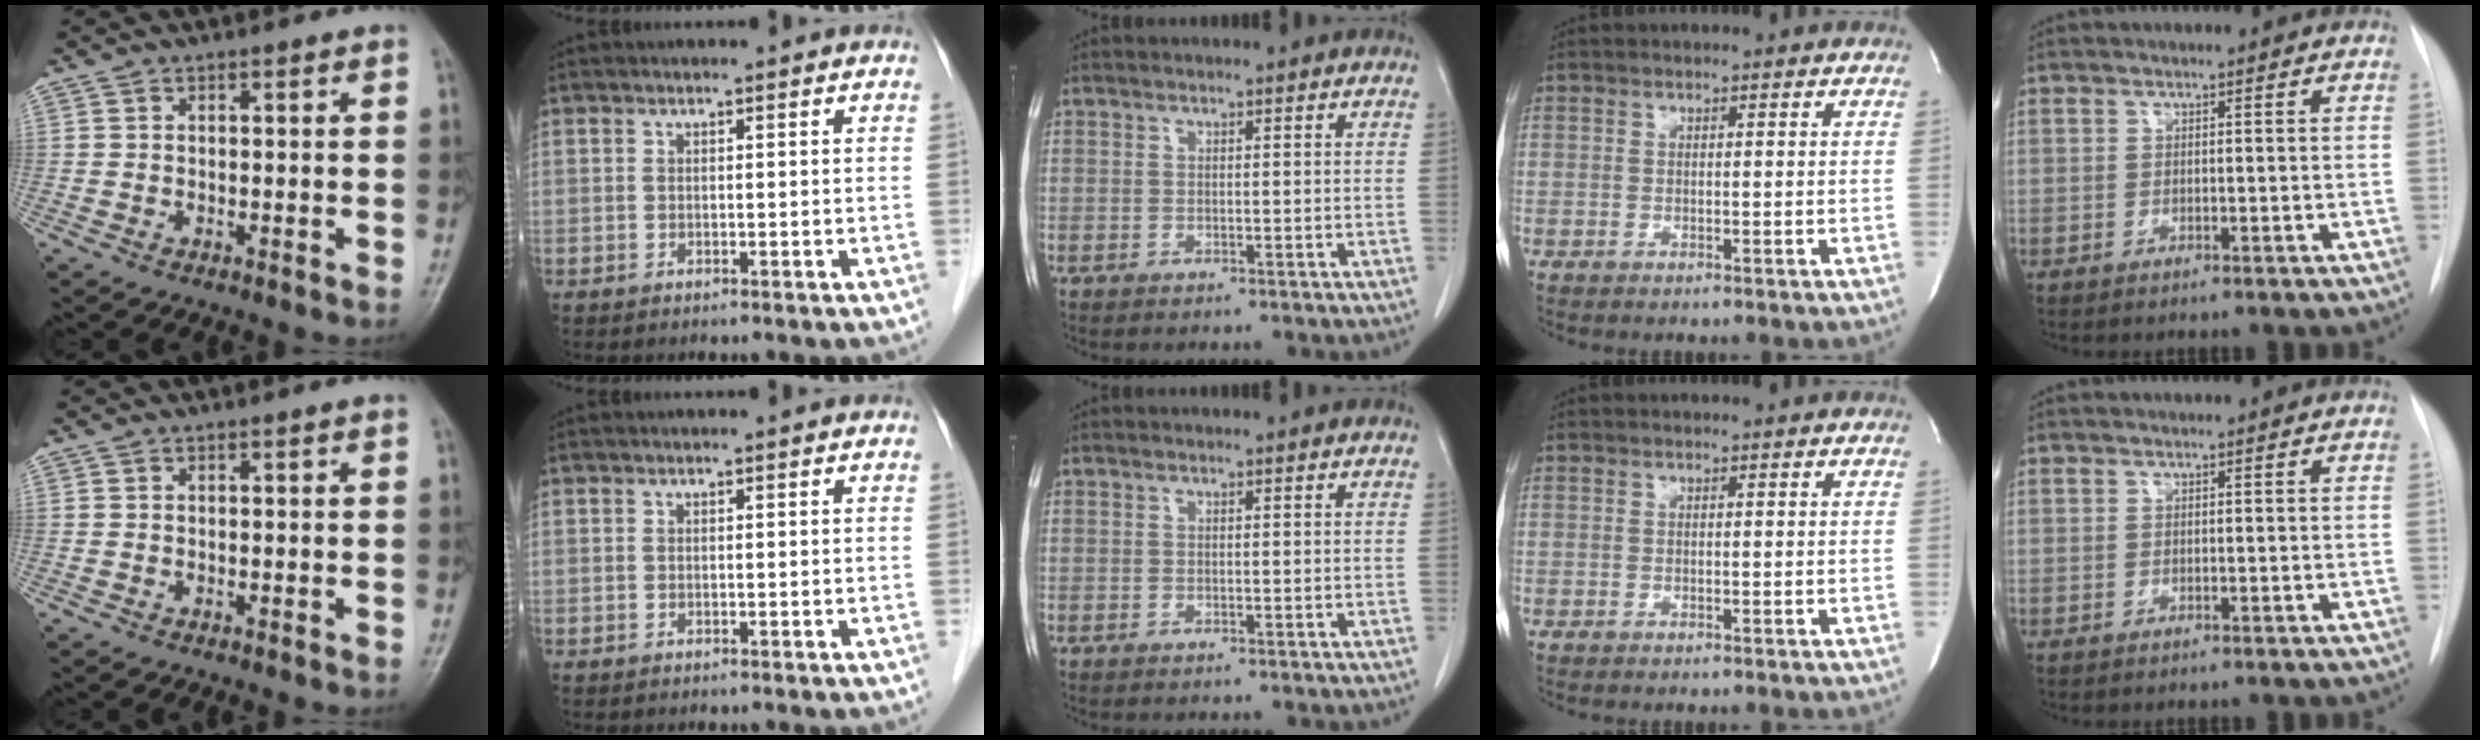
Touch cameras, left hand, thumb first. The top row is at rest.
{}